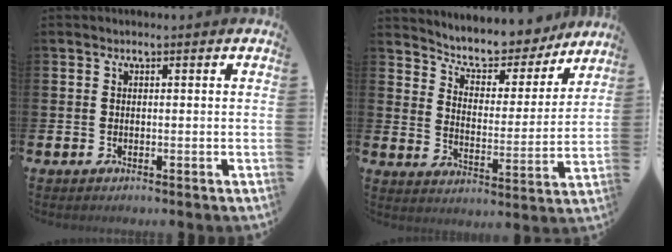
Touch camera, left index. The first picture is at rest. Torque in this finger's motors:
{"motor_torque": [1.07, -1.07, 0.27, 0.07]}